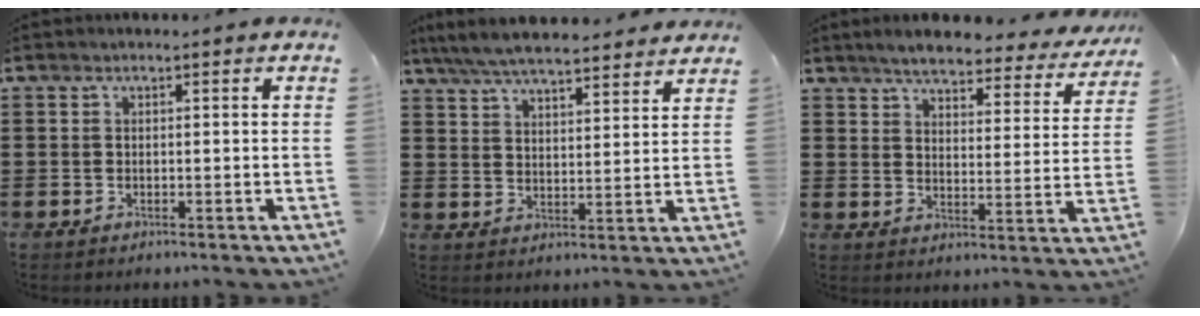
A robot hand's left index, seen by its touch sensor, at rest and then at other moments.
{"total": 6.3, "force": [6.0, 0.5, 2.0], "torque": [-0.061, -0.025, 0.107]}
{"total": 5.1, "force": [4.8, 0.6, 1.6], "torque": [-0.055, -0.025, 0.079]}